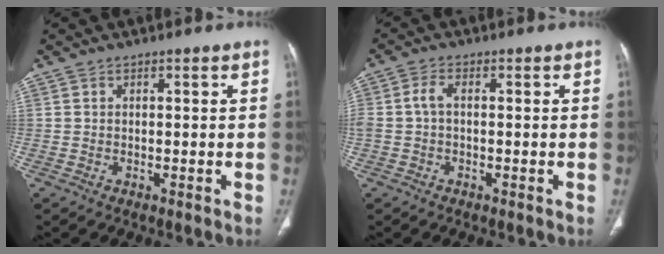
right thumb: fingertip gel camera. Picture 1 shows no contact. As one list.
[{"total": 2.8, "force": [-0.1, 1.5, 2.3], "torque": [-0.057, 0.008, -0.005]}]